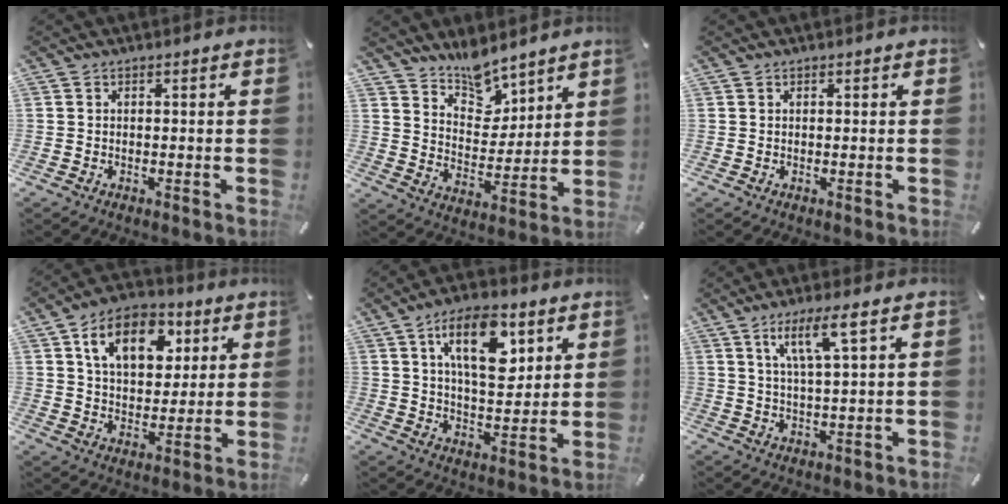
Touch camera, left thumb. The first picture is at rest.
{"total": 10.0, "force": [8.7, 4.8, 0.9], "torque": [-0.021, -0.075, 0.168]}
{"total": 0.0}
{"total": 13.5, "force": [5.9, 9.1, 8.0], "torque": [-0.125, -0.010, 0.103]}
{"total": 15.0, "force": [6.9, 7.7, 10.9], "torque": [-0.169, -0.011, 0.118]}
{"total": 8.3, "force": [4.0, 1.2, 7.2], "torque": [-0.143, 0.000, 0.065]}